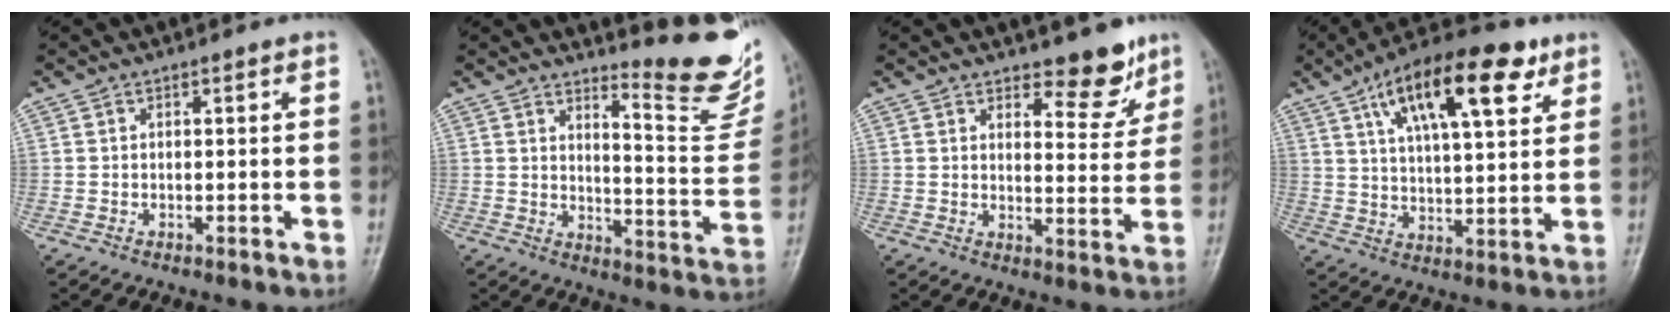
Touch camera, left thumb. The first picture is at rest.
{"total": 13.5, "force": [12.0, 1.8, 6.0], "torque": [-0.053, -0.143, 0.148]}
{"total": 7.2, "force": [5.6, 2.9, 3.6], "torque": [-0.017, -0.043, 0.079]}
{"total": 18.0, "force": [9.0, 6.7, 14.0], "torque": [-0.201, -0.016, 0.146]}